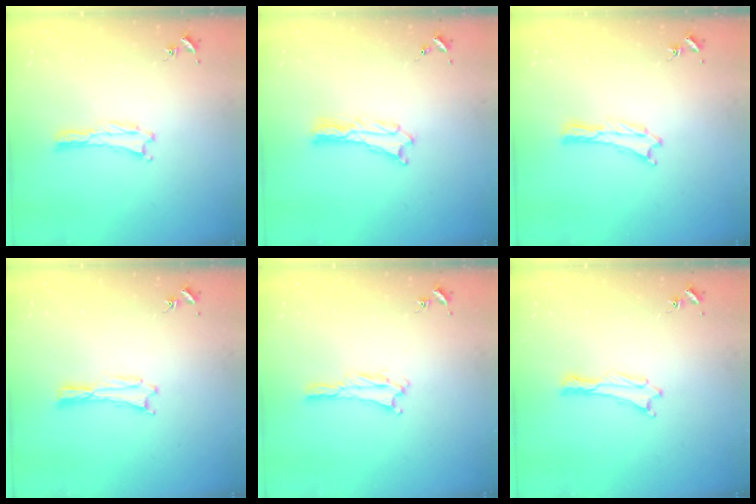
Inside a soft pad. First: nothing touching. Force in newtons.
{"total": 1.1, "press": 1.1, "slide": 0.2}
{"total": 0.0}
{"total": 0.7, "press": 0.7, "slide": 0.1}
{"total": 2.1, "press": 2.1, "slide": 0.3}
{"total": 0.0}